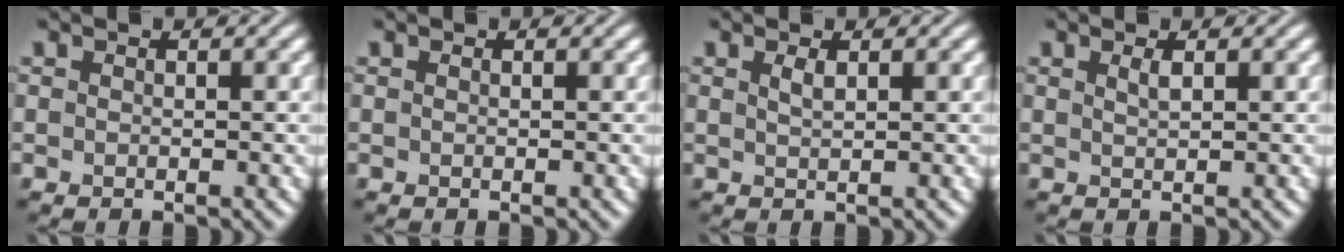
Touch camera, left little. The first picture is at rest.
{"total": 0.0}
{"total": 1.0, "force": [0.5, 0.3, 0.7], "torque": [-0.014, 0.002, 0.010]}
{"total": 1.0, "force": [0.5, 0.3, 0.8], "torque": [-0.011, 0.002, 0.009]}